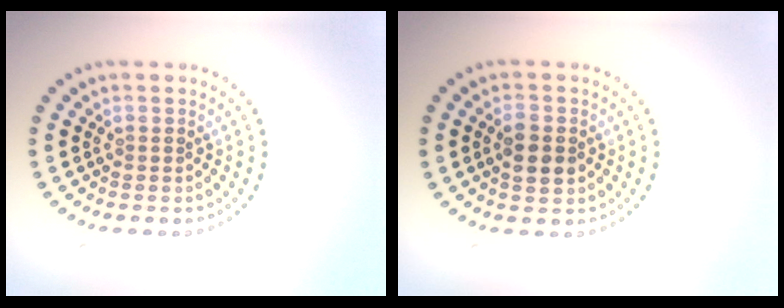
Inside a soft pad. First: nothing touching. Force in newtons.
{"total": 2.5, "press": 2.5, "slide": 0.2}